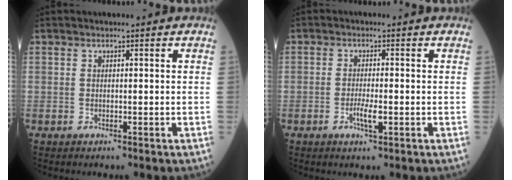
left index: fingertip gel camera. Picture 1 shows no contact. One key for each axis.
{"total": 2.7, "fx": -0.9, "fy": 0.4, "fz": 2.5, "tx": -0.051, "ty": -0.001, "tz": -0.016}